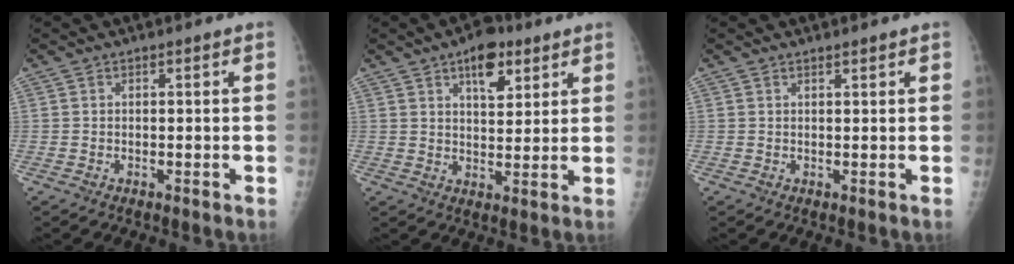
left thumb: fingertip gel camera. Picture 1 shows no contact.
{"total": 8.2, "force": [4.5, 4.1, 5.5], "torque": [-0.056, -0.020, 0.064]}
{"total": 0.8, "force": [0.7, 0.1, 0.4], "torque": [-0.006, -0.005, 0.012]}